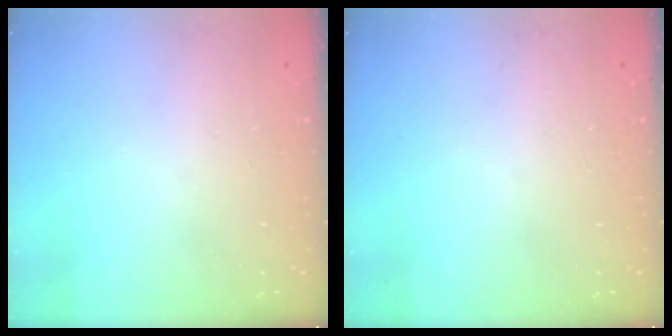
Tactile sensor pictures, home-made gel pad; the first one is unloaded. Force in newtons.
{"total": 0.0}